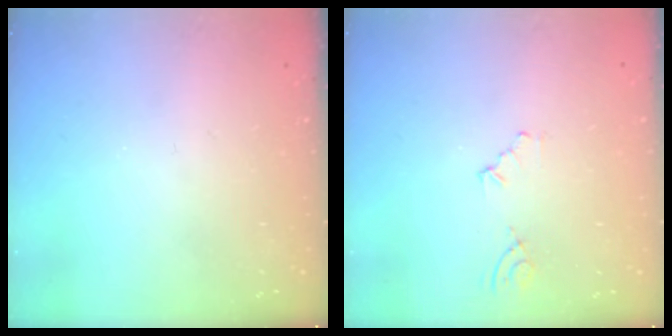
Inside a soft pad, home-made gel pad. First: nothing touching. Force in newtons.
{"total": 5.1, "press": 4.4, "slide": 2.7}